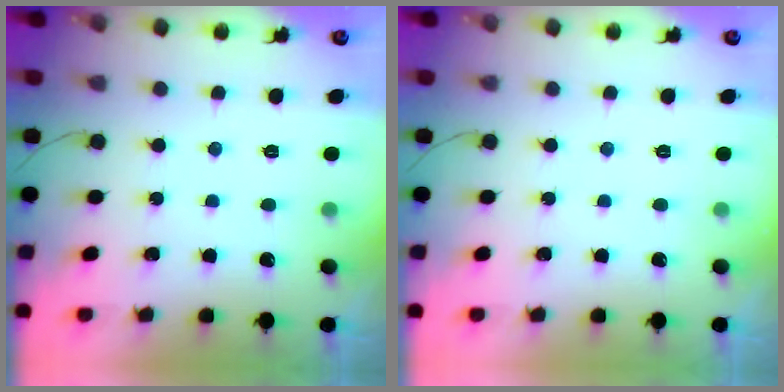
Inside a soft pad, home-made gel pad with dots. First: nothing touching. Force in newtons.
{"total": 0.0}